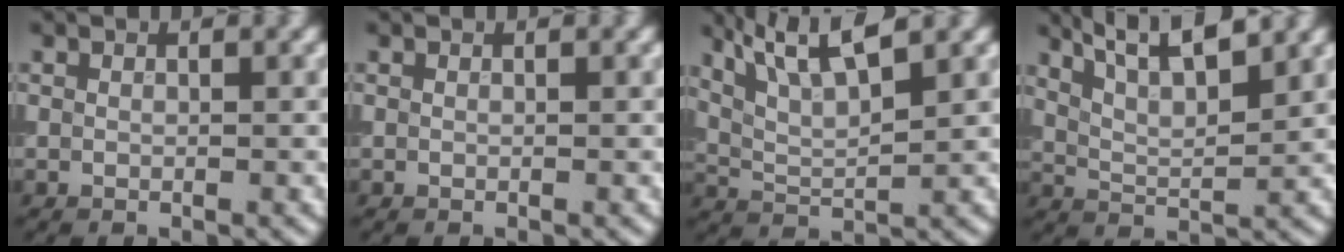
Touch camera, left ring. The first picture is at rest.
{"total": 0.0}
{"total": 5.7, "force": [3.6, 1.4, 4.2], "torque": [-0.083, 0.011, 0.067]}
{"total": 7.6, "force": [5.5, 2.1, 4.9], "torque": [-0.065, 0.023, 0.063]}